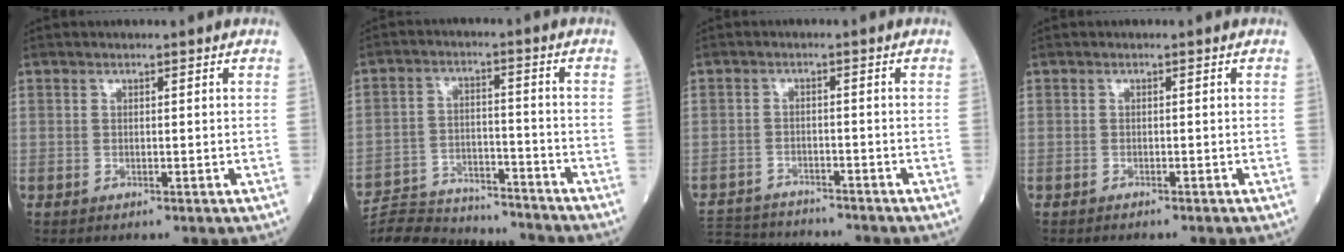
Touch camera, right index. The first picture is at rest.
{"total": 15.7, "force": [-15.2, 2.3, 3.5], "torque": [-0.060, 0.011, -0.231]}
{"total": 10.7, "force": [-10.3, 1.7, 2.3], "torque": [-0.049, 0.002, -0.161]}
{"total": 1.7, "force": [-1.5, 0.1, 0.7], "torque": [-0.011, -0.001, -0.018]}